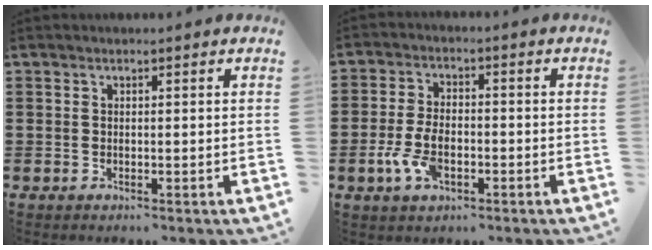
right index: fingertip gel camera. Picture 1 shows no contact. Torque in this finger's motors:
{"motor_torque": [1.43, 0.71, 0.53, 0.12]}